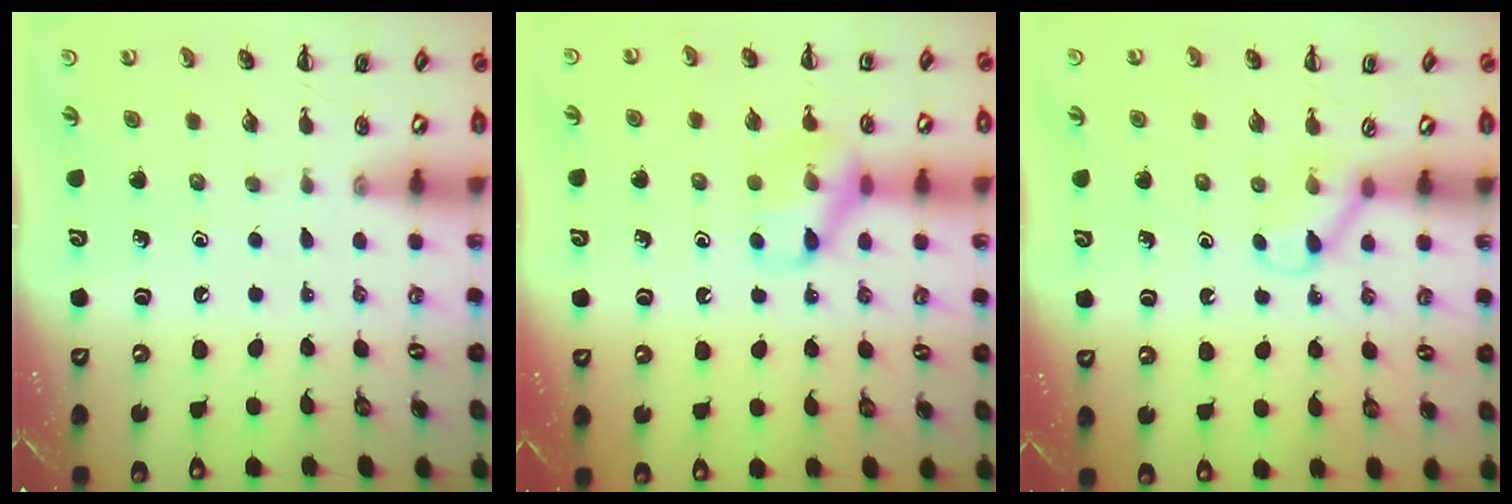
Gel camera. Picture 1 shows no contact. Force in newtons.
{"total": 11.8, "press": 11.7, "slide": 1.1}
{"total": 3.9, "press": 3.7, "slide": 1.4}